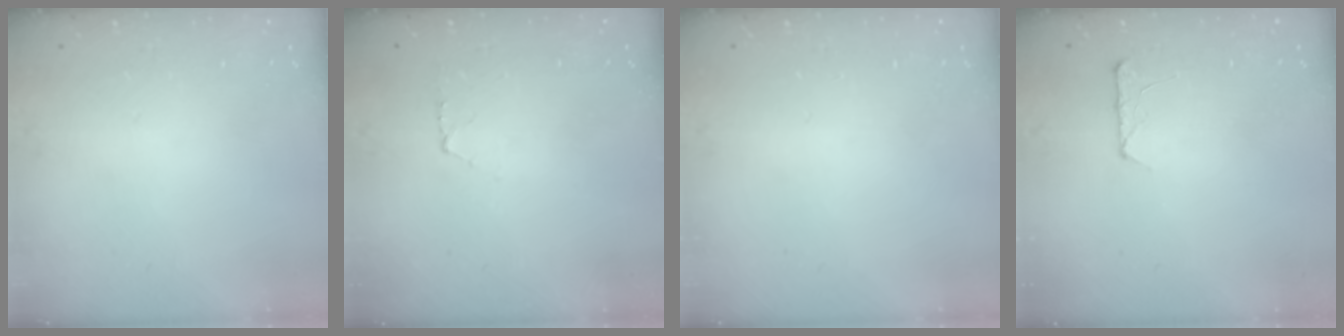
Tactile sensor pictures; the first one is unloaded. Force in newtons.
{"total": 3.6, "press": 3.5, "slide": 0.4}
{"total": 0.0}
{"total": 5.6, "press": 5.6, "slide": 0.5}